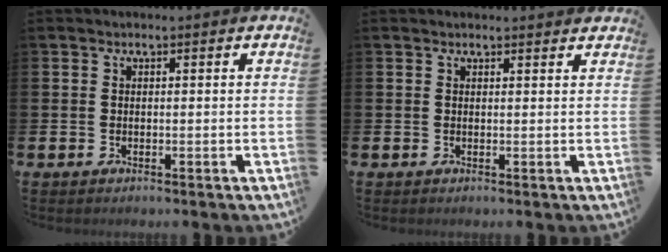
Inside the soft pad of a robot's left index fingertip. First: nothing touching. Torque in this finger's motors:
{"motor_torque": [1.11, -1.04, 0.09, 0.02]}